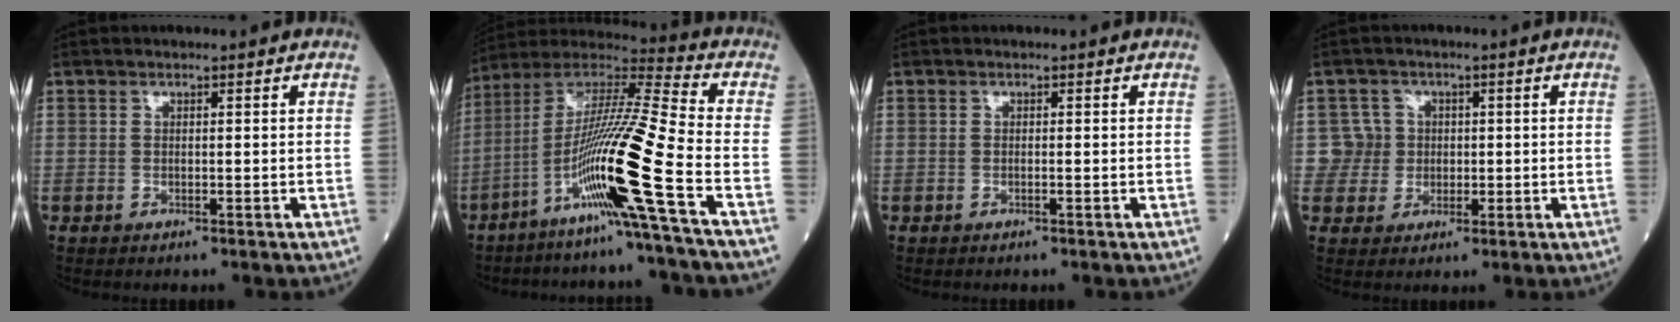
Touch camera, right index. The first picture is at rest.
{"total": 18.4, "force": [-7.5, -2.3, 16.6], "torque": [-0.327, -0.018, -0.150]}
{"total": 0.0}
{"total": 4.2, "force": [0.5, 4.1, -0.5], "torque": [0.027, 0.009, 0.006]}